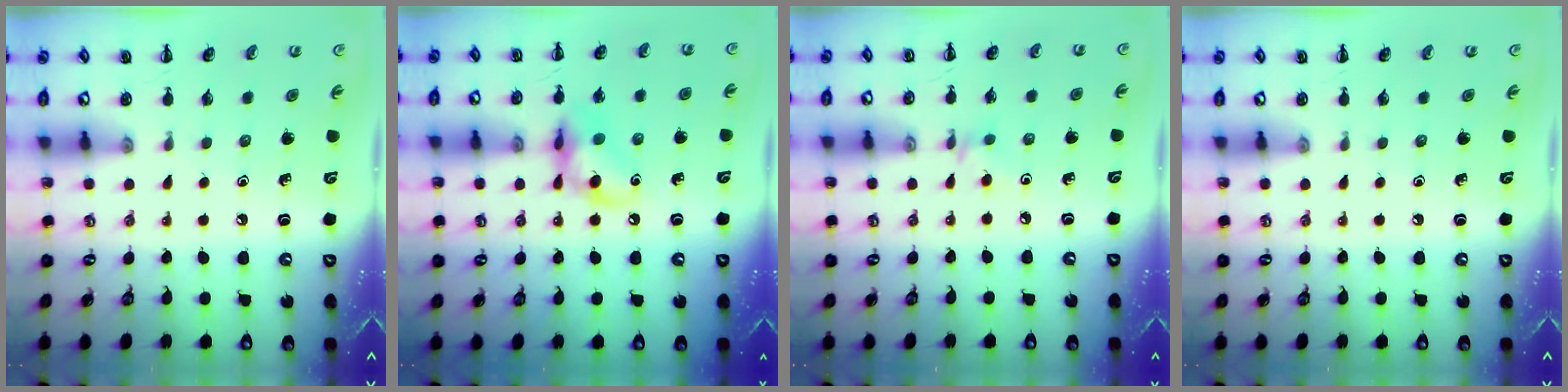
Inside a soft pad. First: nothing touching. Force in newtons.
{"total": 12.4, "press": 12.3, "slide": 1.8}
{"total": 2.8, "press": 2.5, "slide": 1.1}
{"total": 0.0}